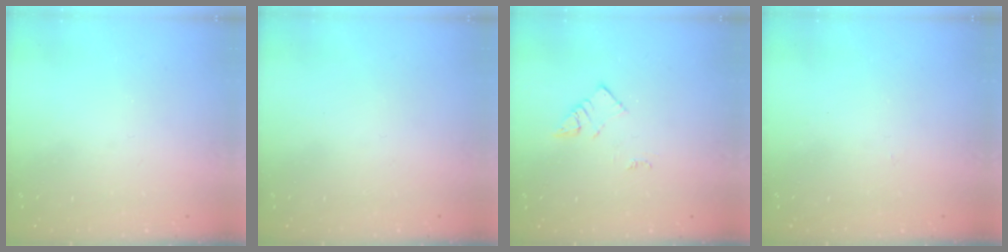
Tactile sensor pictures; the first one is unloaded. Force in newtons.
{"total": 1.6, "press": 1.6, "slide": 0.1}
{"total": 2.7, "press": 2.6, "slide": 0.4}
{"total": 2.8, "press": 2.8, "slide": 0.4}